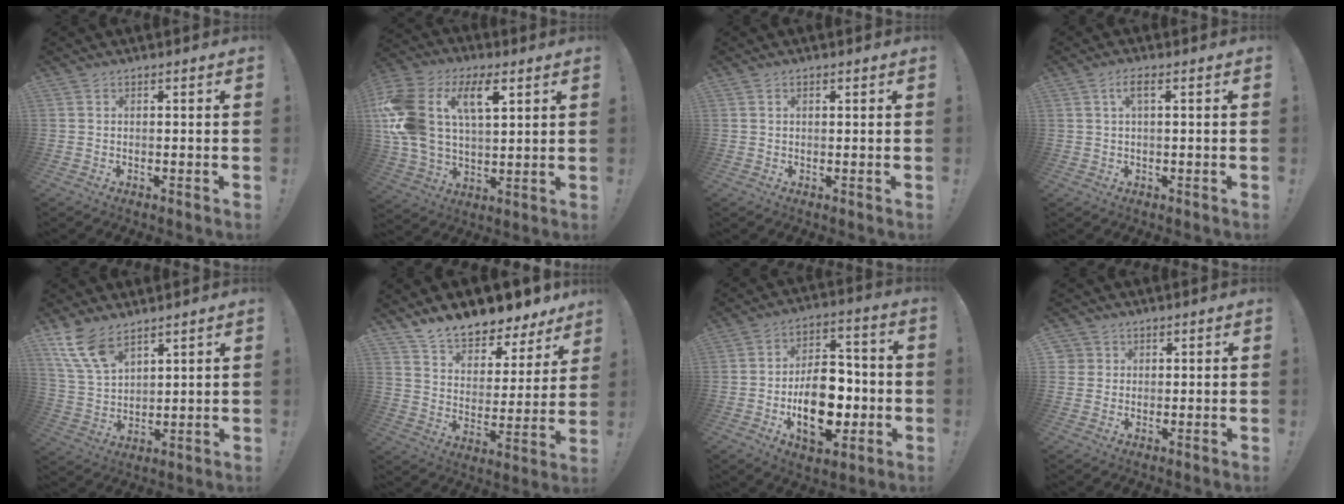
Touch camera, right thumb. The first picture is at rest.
{"total": 19.5, "force": [7.1, 12.1, 13.5], "torque": [-0.278, -0.027, 0.121]}
{"total": 0.7, "force": [0.3, 0.4, 0.4], "torque": [-0.001, -0.001, 0.003]}
{"total": 3.1, "force": [0.6, 0.9, 2.9], "torque": [-0.055, 0.009, 0.009]}
{"total": 10.5, "force": [7.4, 4.9, 5.7], "torque": [-0.115, -0.035, 0.147]}
{"total": 11.1, "force": [10.4, 2.9, 2.6], "torque": [-0.051, -0.098, 0.182]}
{"total": 18.9, "force": [-4.3, 11.9, 14.1], "torque": [-0.226, 0.027, -0.062]}
{"total": 2.9, "force": [1.2, 2.7, 0.3], "torque": [0.002, -0.004, 0.019]}